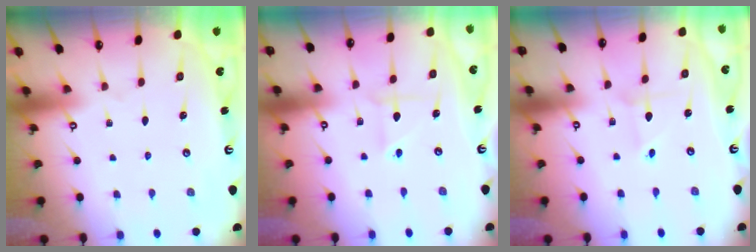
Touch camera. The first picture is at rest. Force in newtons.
{"total": 3.4, "press": 3.3, "slide": 0.6}
{"total": 1.8, "press": 1.8, "slide": 0.1}